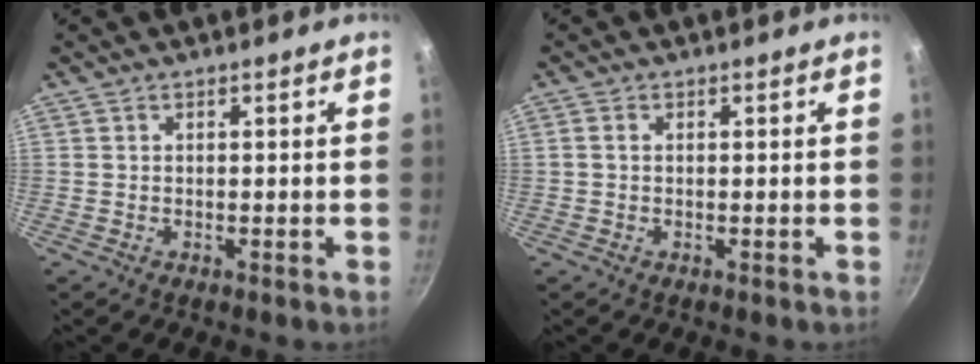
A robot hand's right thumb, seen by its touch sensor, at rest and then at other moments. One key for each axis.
{"total": 1.0, "fx": 0.1, "fy": 0.7, "fz": 0.6, "tx": -0.012, "ty": 0.004, "tz": 0.000}